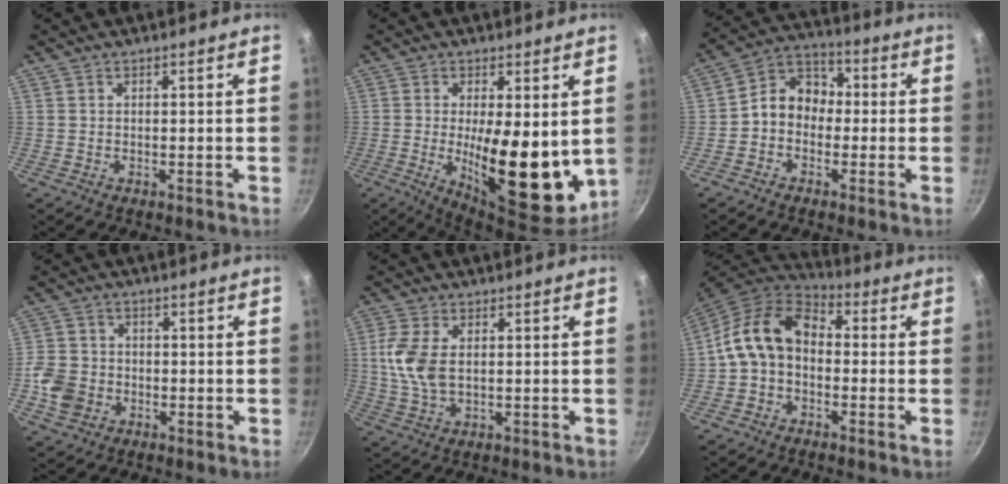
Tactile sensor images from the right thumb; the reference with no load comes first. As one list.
[{"total": 16.3, "force": [-0.3, 6.2, 15.1], "torque": [-0.202, -0.027, 0.004]}, {"total": 8.3, "force": [-1.2, 6.8, 4.7], "torque": [-0.046, 0.038, -0.045]}, {"total": 7.3, "force": [-2.1, 6.2, 3.3], "torque": [-0.053, 0.020, -0.047]}, {"total": 8.3, "force": [0.9, 4.8, 6.7], "torque": [-0.142, 0.001, 0.018]}, {"total": 11.8, "force": [-0.5, 8.6, 8.1], "torque": [-0.128, 0.041, -0.029]}]